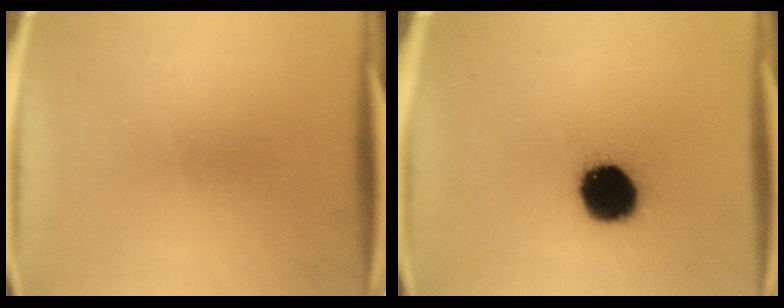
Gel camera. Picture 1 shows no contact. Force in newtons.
{"total": 16.0}